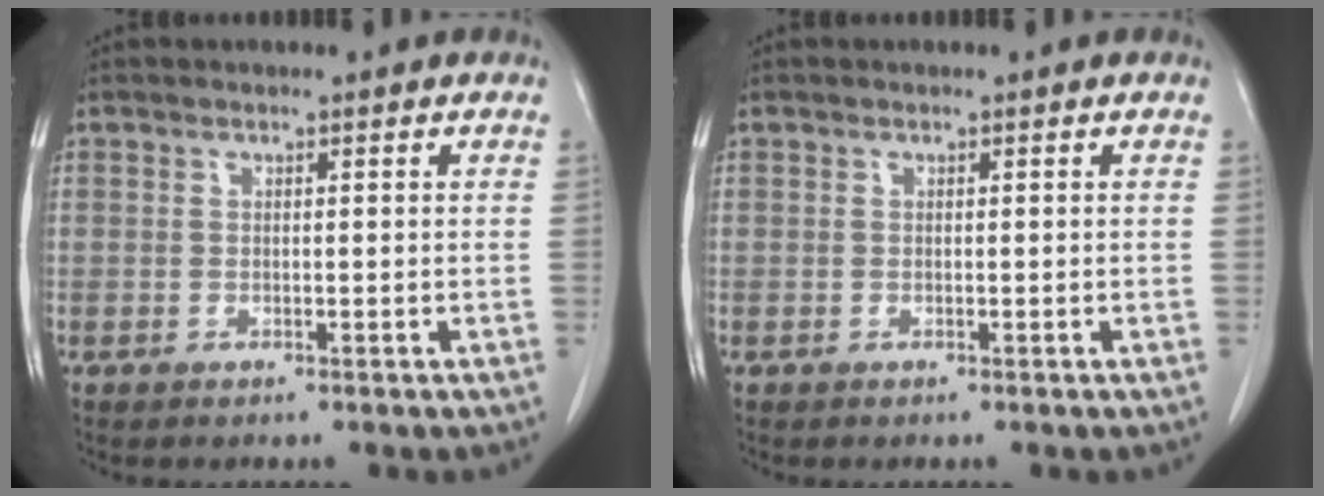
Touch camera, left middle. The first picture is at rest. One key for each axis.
{"total": 0.0}